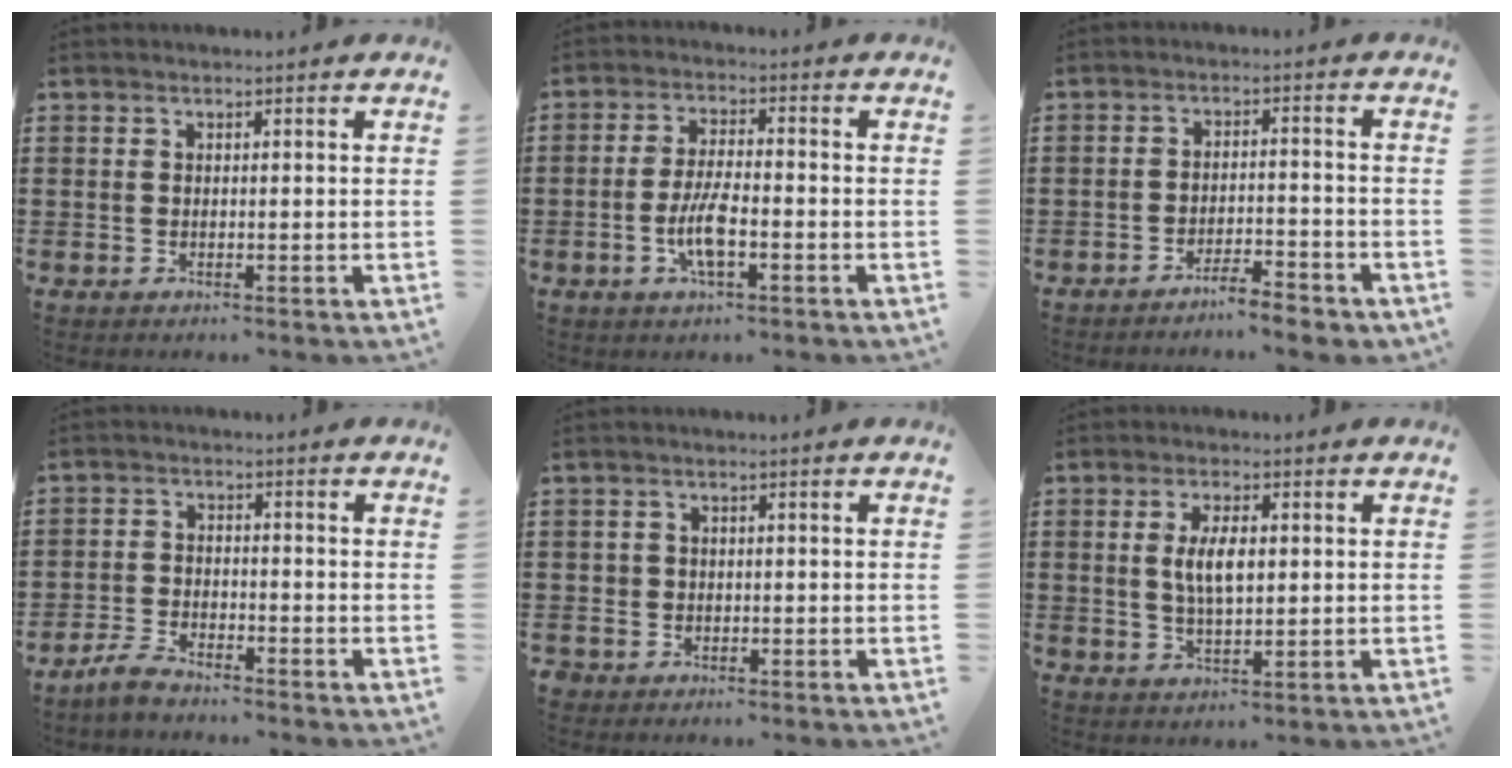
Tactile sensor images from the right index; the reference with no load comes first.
{"total": 6.2, "force": [-2.0, 1.7, 5.6], "torque": [-0.120, -0.005, -0.043]}
{"total": 4.1, "force": [-3.9, 0.0, 1.2], "torque": [-0.022, -0.002, -0.079]}
{"total": 3.0, "force": [-2.9, 0.4, 0.7], "torque": [-0.030, 0.002, -0.064]}
{"total": 1.5, "force": [-0.7, 1.4, 0.0], "torque": [-0.004, 0.004, -0.018]}
{"total": 5.2, "force": [0.5, 1.9, 4.8], "torque": [-0.095, 0.006, 0.007]}